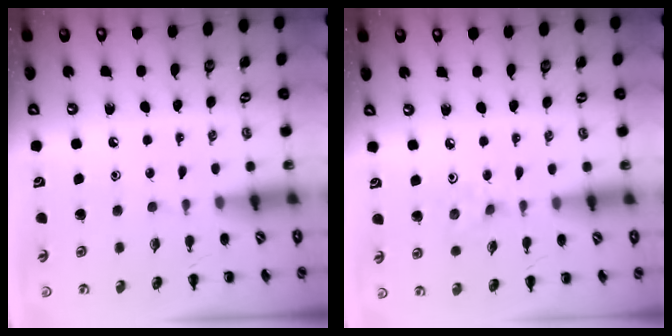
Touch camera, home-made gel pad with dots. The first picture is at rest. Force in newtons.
{"total": 2.5, "press": 2.4, "slide": 0.9}